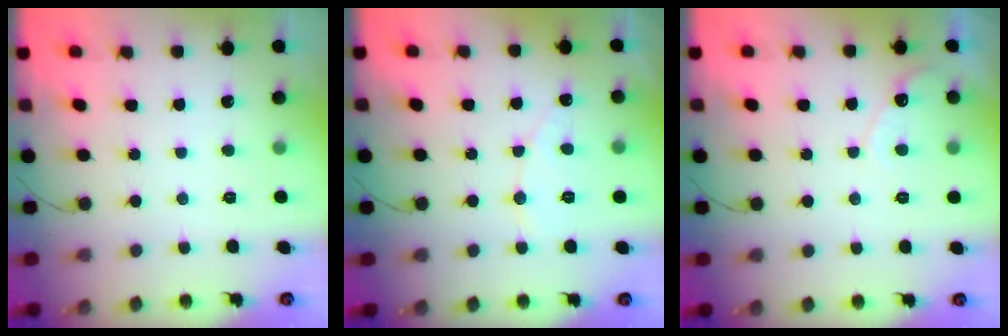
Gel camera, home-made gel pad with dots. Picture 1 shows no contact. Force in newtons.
{"total": 4.6, "press": 4.6, "slide": 0.2}
{"total": 4.5, "press": 4.5, "slide": 0.3}